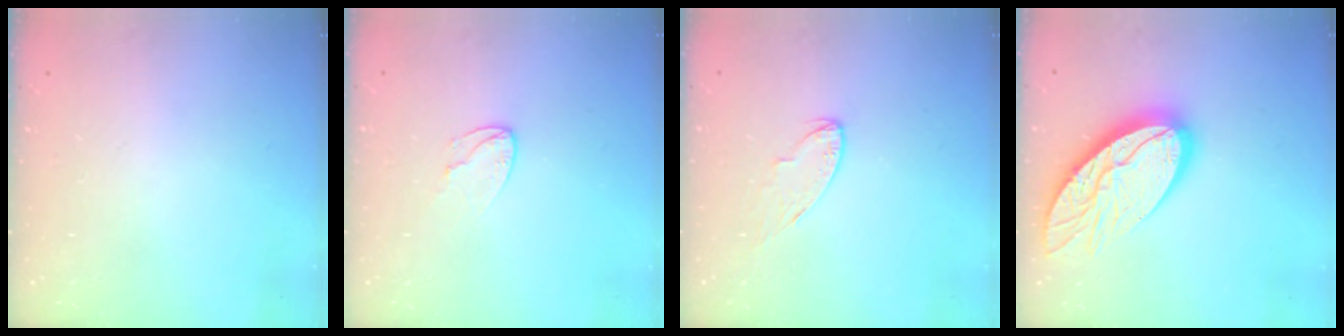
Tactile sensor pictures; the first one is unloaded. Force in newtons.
{"total": 6.7, "press": 6.7, "slide": 0.6}
{"total": 4.9, "press": 4.9, "slide": 0.6}
{"total": 17.2, "press": 17.2, "slide": 1.5}